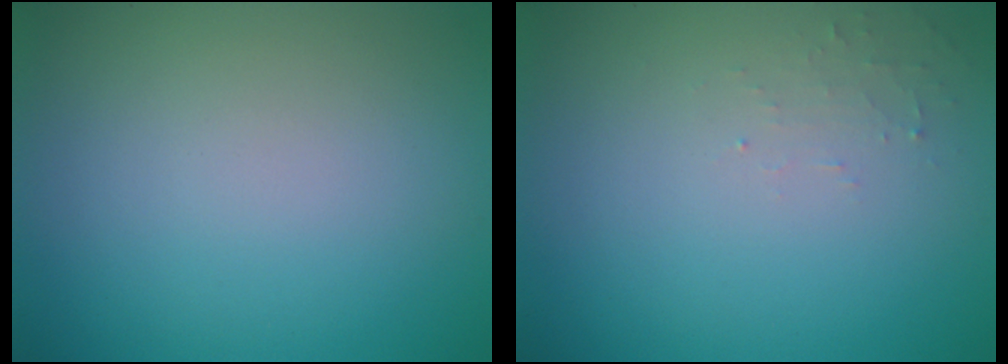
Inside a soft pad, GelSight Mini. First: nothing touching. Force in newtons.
{"total": 1.1, "press": 1.1, "slide": 0.2}